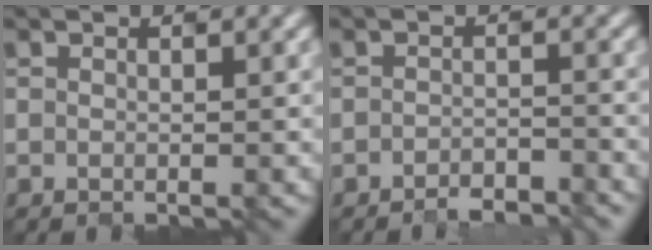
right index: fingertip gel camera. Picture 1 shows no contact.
{"total": 2.2, "force": [-2.2, 0.0, 0.4], "torque": [-0.006, 0.000, -0.040]}